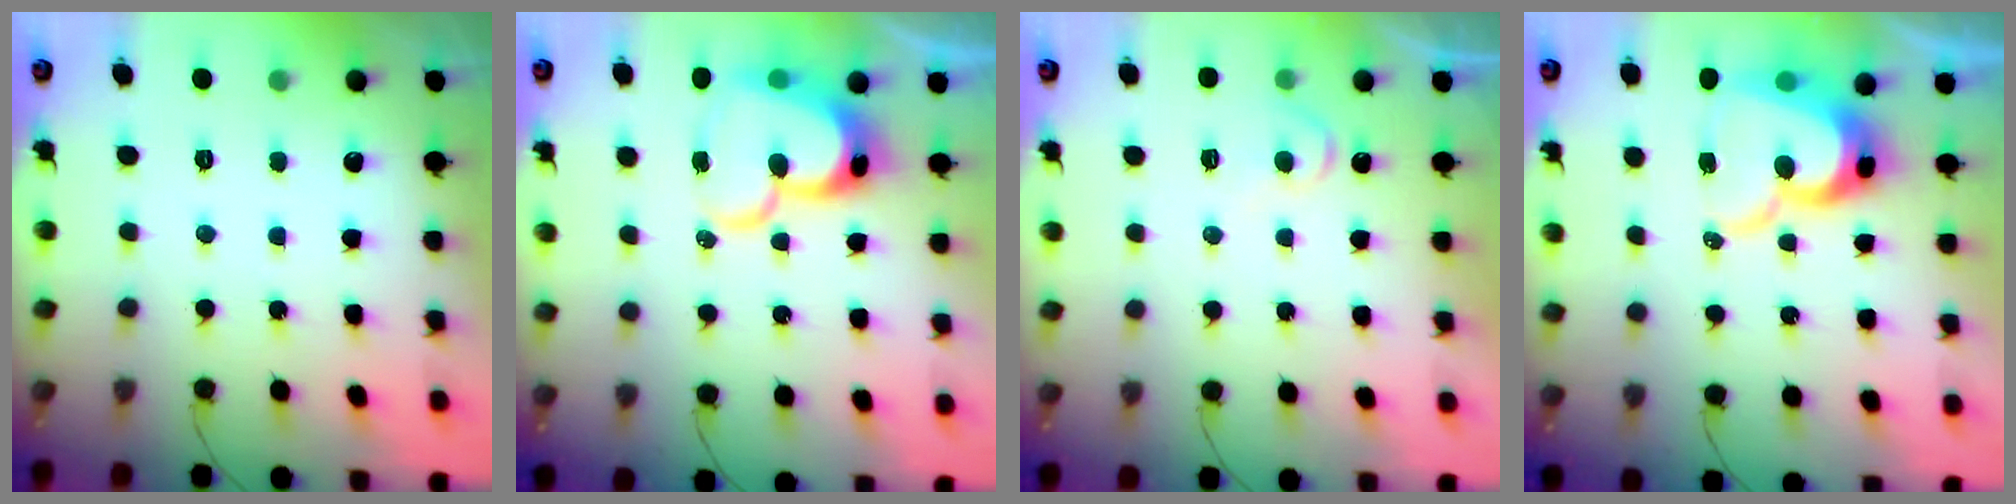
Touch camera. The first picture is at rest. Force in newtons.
{"total": 18.2, "press": 18.1, "slide": 1.7}
{"total": 5.3, "press": 5.3, "slide": 0.4}
{"total": 15.3, "press": 15.2, "slide": 1.7}